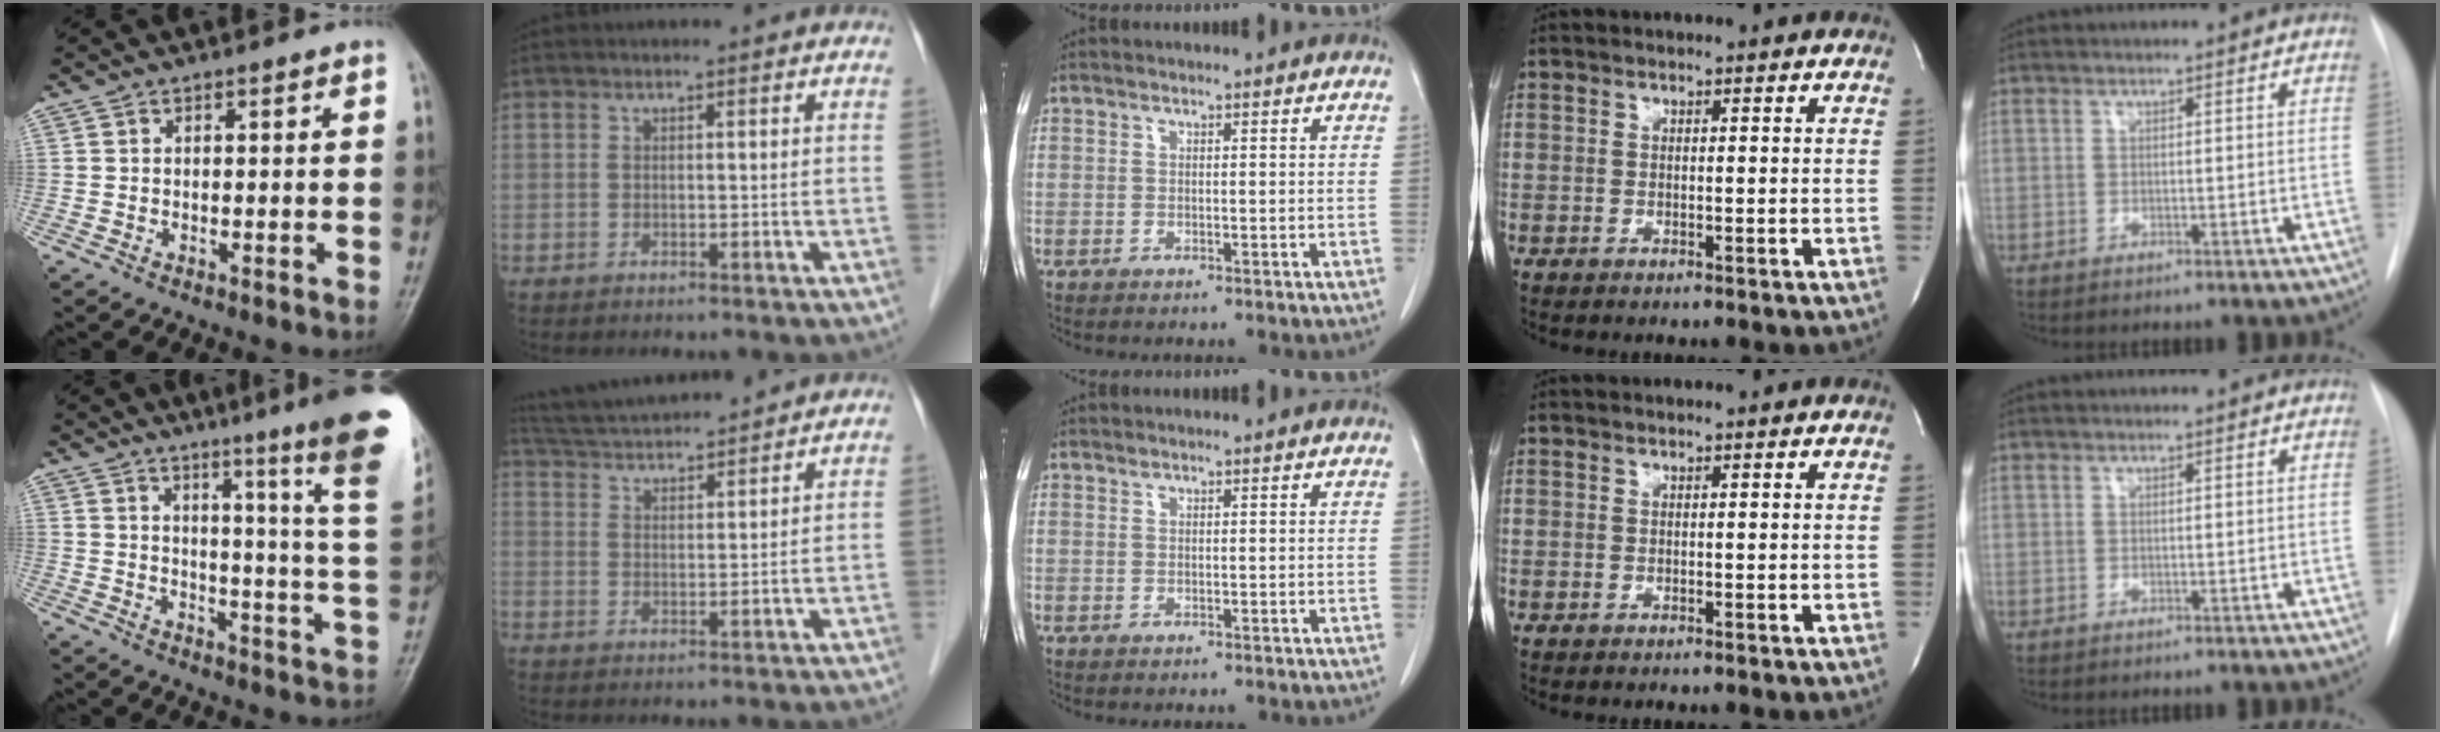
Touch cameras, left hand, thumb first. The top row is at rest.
{"thumb": {"total": 20.9, "force": [13.8, -0.3, 15.7], "torque": [-0.189, -0.100, 0.165]}, "index": {"total": 11.2, "force": [10.5, 0.3, 3.8], "torque": [-0.081, 0.023, 0.173]}}